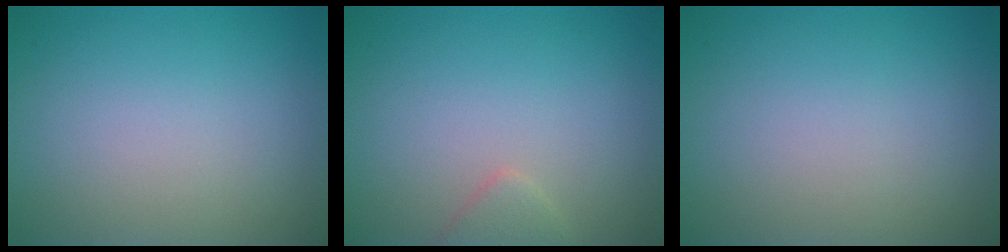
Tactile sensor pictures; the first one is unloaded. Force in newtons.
{"total": 1.3, "press": 1.3, "slide": 0.1}
{"total": 0.0}